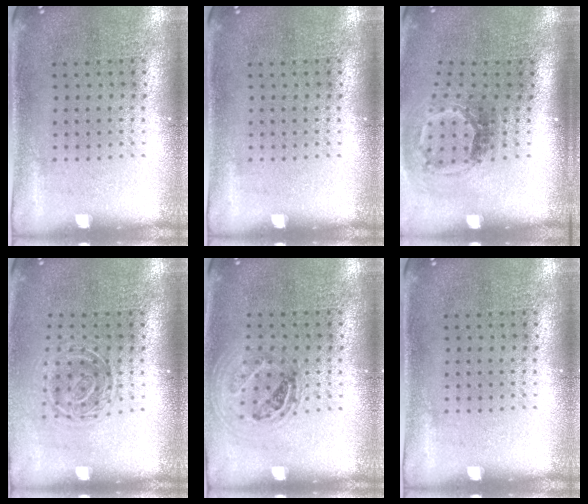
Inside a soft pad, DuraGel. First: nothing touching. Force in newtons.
{"total": 0.0}
{"total": 1.9, "press": 1.2, "slide": 1.4}
{"total": 1.4, "press": 1.1, "slide": 0.9}
{"total": 1.1, "press": 1.0, "slide": 0.4}
{"total": 0.0}